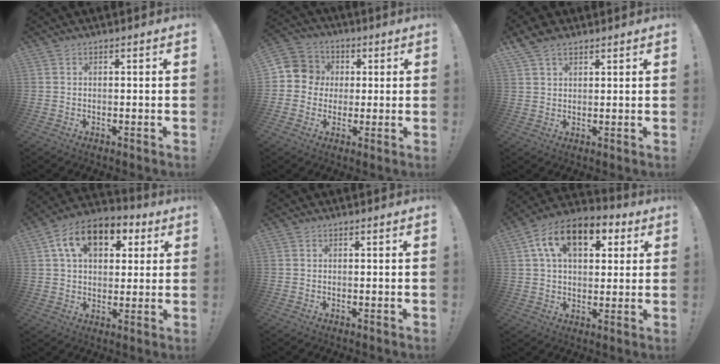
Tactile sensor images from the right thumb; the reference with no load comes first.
{"total": 8.6, "force": [0.5, 8.4, 1.8], "torque": [-0.023, 0.008, 0.013]}
{"total": 5.1, "force": [3.6, 2.8, 2.3], "torque": [-0.039, -0.012, 0.070]}
{"total": 14.1, "force": [5.7, 9.6, 8.6], "torque": [-0.141, -0.010, 0.105]}
{"total": 0.0}
{"total": 15.0, "force": [6.1, 9.2, 10.2], "torque": [-0.168, -0.010, 0.109]}